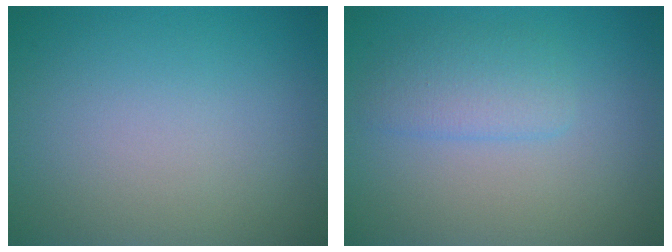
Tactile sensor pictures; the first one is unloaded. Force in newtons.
{"total": 2.4, "press": 2.4, "slide": 0.1}